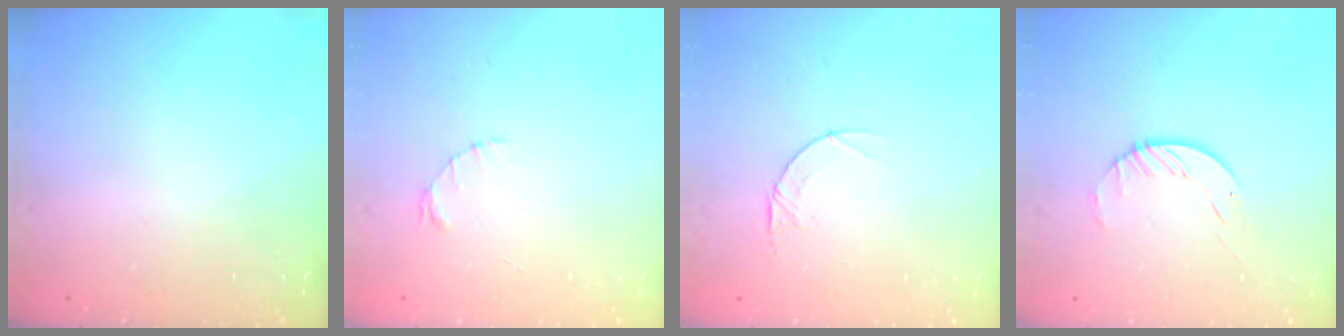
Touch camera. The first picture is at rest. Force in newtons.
{"total": 1.6, "press": 1.5, "slide": 0.3}
{"total": 4.1, "press": 4.1, "slide": 0.4}
{"total": 3.5, "press": 3.5, "slide": 0.4}